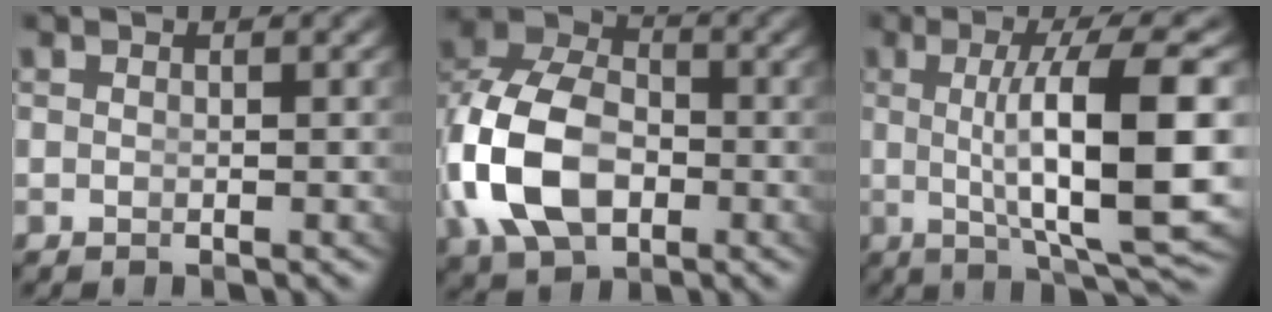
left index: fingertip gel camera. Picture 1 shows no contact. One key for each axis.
{"total": 10.6, "fx": -0.9, "fy": 8.0, "fz": 6.9, "tx": -0.153, "ty": -0.023, "tz": -0.006}
{"total": 11.1, "fx": -1.0, "fy": 2.3, "fz": 10.8, "tx": -0.154, "ty": -0.006, "tz": -0.003}